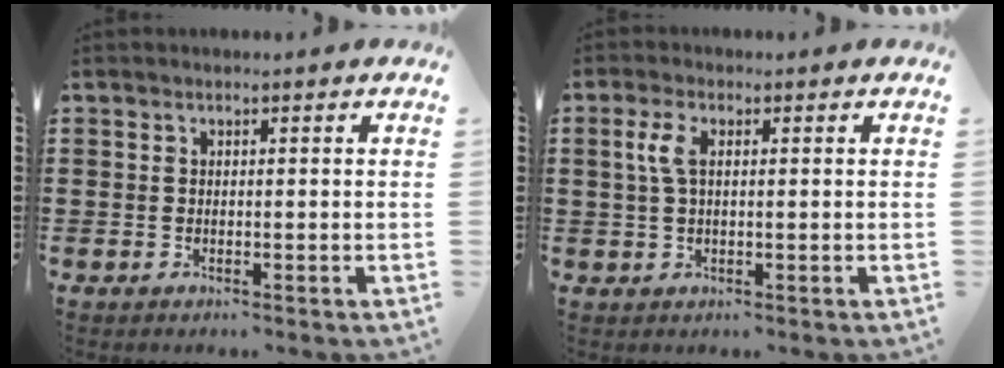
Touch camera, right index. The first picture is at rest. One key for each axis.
{"total": 3.2, "fx": 0.6, "fy": 1.3, "fz": 2.9, "tx": -0.068, "ty": 0.006, "tz": 0.007}